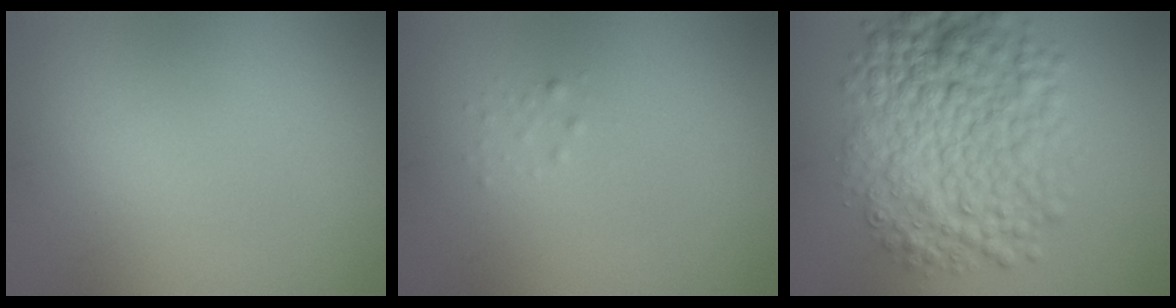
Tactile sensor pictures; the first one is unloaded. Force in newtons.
{"total": 0.6, "press": 0.6, "slide": 0.0}
{"total": 9.6, "press": 9.6, "slide": 0.1}